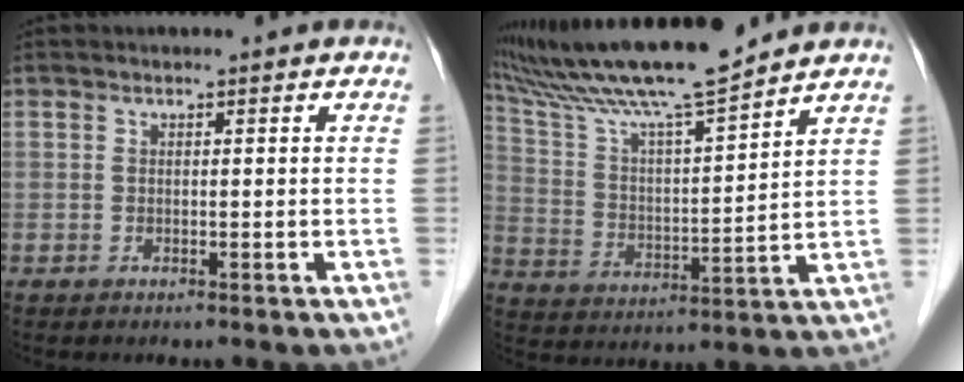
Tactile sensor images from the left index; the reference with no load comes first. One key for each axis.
{"total": 16.7, "fx": 14.4, "fy": -0.2, "fz": 8.5, "tx": -0.158, "ty": 0.003, "tz": 0.255}